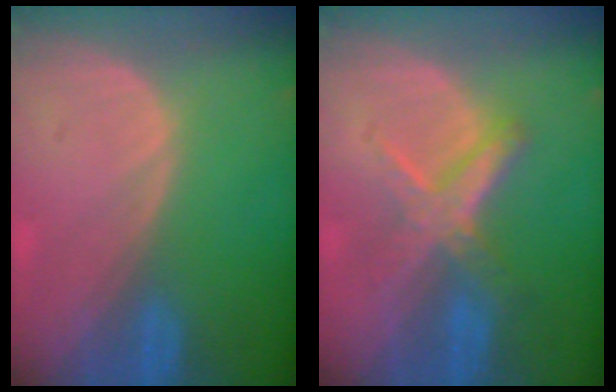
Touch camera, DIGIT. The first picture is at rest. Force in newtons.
{"total": 6.4, "press": 5.7, "slide": 3.0}